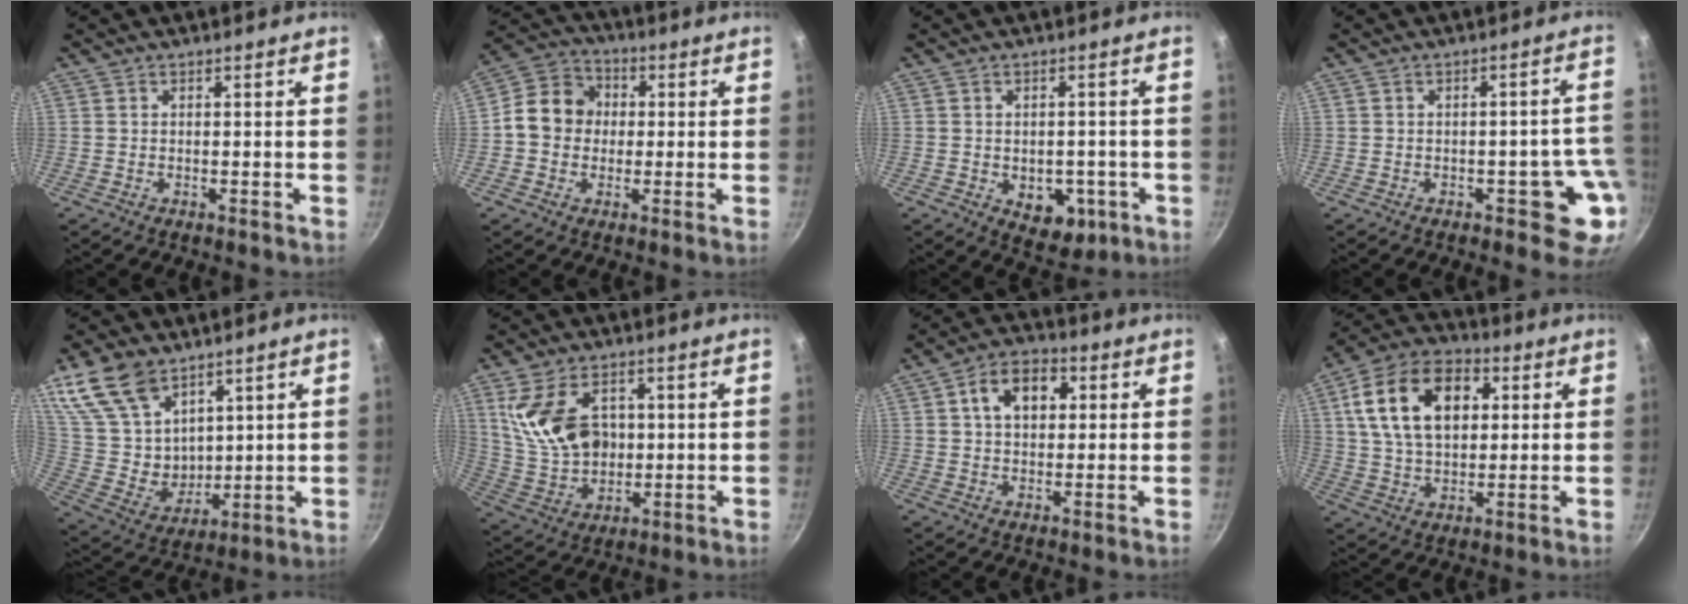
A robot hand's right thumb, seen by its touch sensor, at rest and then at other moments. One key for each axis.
{"total": 10.0, "fx": 0.1, "fy": 8.8, "fz": 4.9, "tx": -0.052, "ty": 0.022, "tz": -0.021}
{"total": 8.1, "fx": -2.4, "fy": 5.6, "fz": 5.3, "tx": -0.036, "ty": 0.002, "tz": -0.021}
{"total": 7.5, "fx": -2.4, "fy": 4.2, "fz": 5.8, "tx": -0.003, "ty": 0.025, "tz": -0.027}
{"total": 17.1, "fx": 10.5, "fy": 10.8, "fz": 8.2, "tx": -0.130, "ty": -0.058, "tz": 0.219}
{"total": 14.9, "fx": 3.5, "fy": 10.2, "fz": 10.3, "tx": -0.172, "ty": -0.015, "tz": 0.082}
{"total": 9.3, "fx": 2.4, "fy": 6.3, "fz": 6.4, "tx": -0.078, "ty": 0.012, "tz": 0.029}
{"total": 18.5, "fx": 5.0, "fy": 11.9, "fz": 13.2, "tx": -0.210, "ty": 0.009, "tz": 0.077}